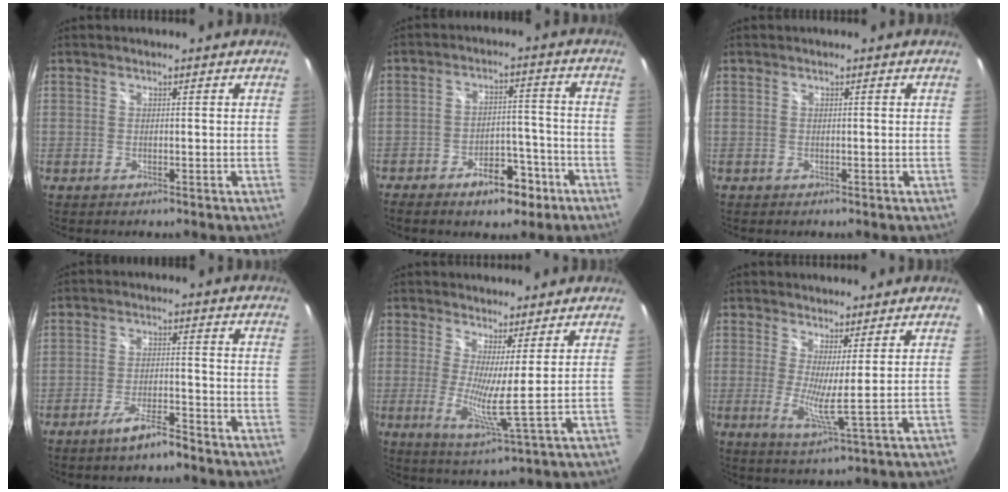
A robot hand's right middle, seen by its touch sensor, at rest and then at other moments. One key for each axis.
{"total": 8.7, "fx": -5.8, "fy": 4.3, "fz": 4.9, "tx": -0.088, "ty": 0.016, "tz": -0.078}
{"total": 0.0}
{"total": 5.5, "fx": -4.3, "fy": 0.4, "fz": 3.3, "tx": -0.076, "ty": -0.002, "tz": -0.075}
{"total": 6.2, "fx": 1.6, "fy": -1.0, "fz": 5.9, "tx": -0.102, "ty": -0.022, "tz": 0.020}
{"total": 4.9, "fx": 1.6, "fy": -0.8, "fz": 4.6, "tx": -0.081, "ty": -0.017, "tz": 0.021}